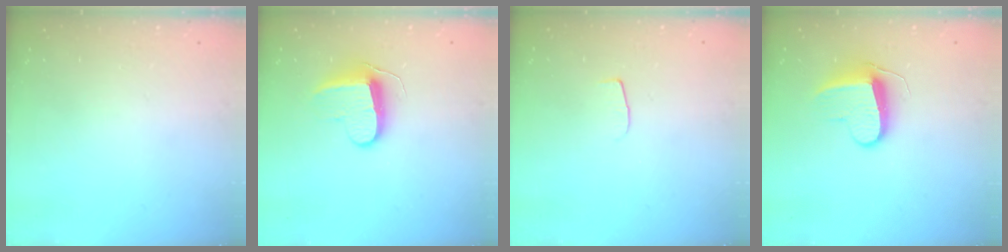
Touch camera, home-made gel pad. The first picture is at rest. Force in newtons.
{"total": 9.6, "press": 9.6, "slide": 0.3}
{"total": 4.3, "press": 4.3, "slide": 0.4}
{"total": 9.0, "press": 9.0, "slide": 0.6}